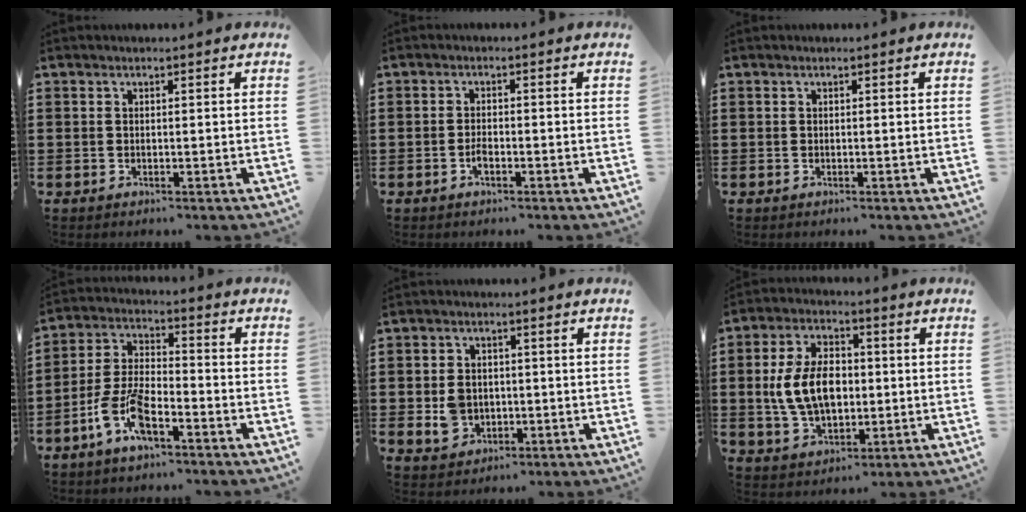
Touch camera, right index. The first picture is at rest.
{"total": 1.8, "force": [-1.0, 0.5, 1.4], "torque": [-0.027, -0.001, -0.019]}
{"total": 0.0}
{"total": 8.1, "force": [-4.6, 3.0, 5.9], "torque": [-0.152, -0.007, -0.092]}
{"total": 4.1, "force": [-0.6, 3.3, 2.3], "torque": [-0.057, 0.004, -0.012]}
{"total": 9.7, "force": [-0.1, 6.2, 7.4], "torque": [-0.169, 0.014, -0.006]}